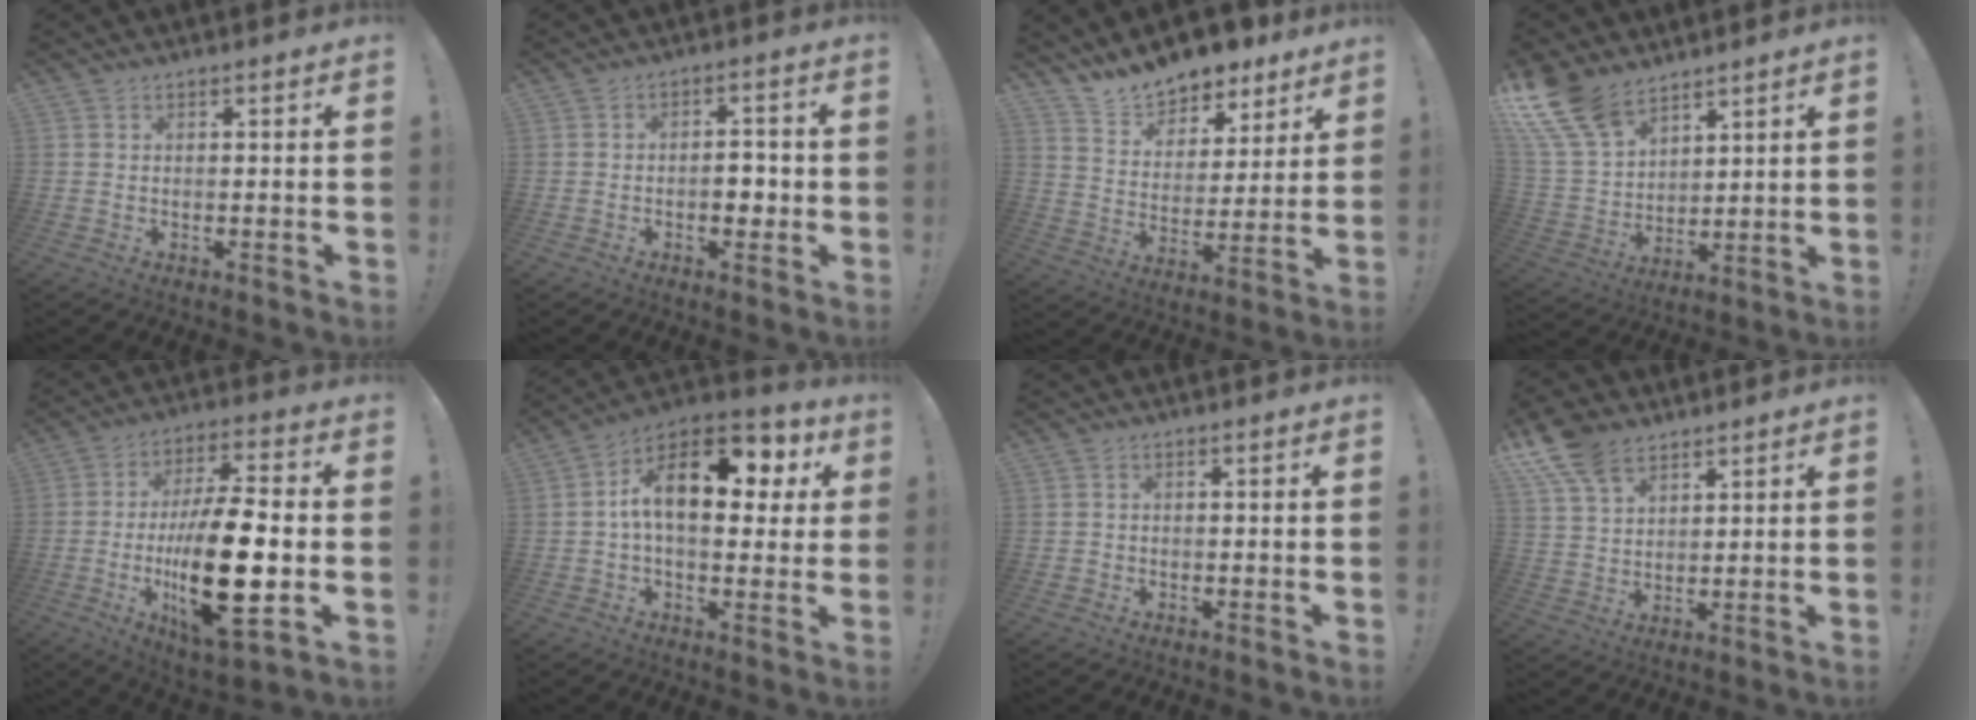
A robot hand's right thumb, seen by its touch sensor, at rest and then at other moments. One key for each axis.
{"total": 5.4, "fx": -1.7, "fy": 3.5, "fz": 3.7, "tx": -0.053, "ty": 0.013, "tz": -0.031}
{"total": 11.8, "fx": 10.9, "fy": 4.0, "fz": 2.2, "tx": -0.055, "ty": -0.092, "tz": 0.198}
{"total": 16.1, "fx": 11.3, "fy": 8.7, "fz": 7.4, "tx": -0.161, "ty": -0.070, "tz": 0.218}
{"total": 24.2, "fx": -4.0, "fy": 8.3, "fz": 22.3, "tx": -0.402, "ty": 0.000, "tz": -0.065}
{"total": 17.3, "fx": 3.7, "fy": 9.2, "fz": 14.1, "tx": -0.225, "ty": -0.001, "tz": 0.060}
{"total": 0.9, "fx": -0.5, "fy": 0.7, "fz": 0.2, "tx": -0.008, "ty": 0.005, "tz": -0.008}
{"total": 11.2, "fx": 7.6, "fy": 6.2, "fz": 5.4, "tx": -0.113, "ty": -0.035, "tz": 0.148}